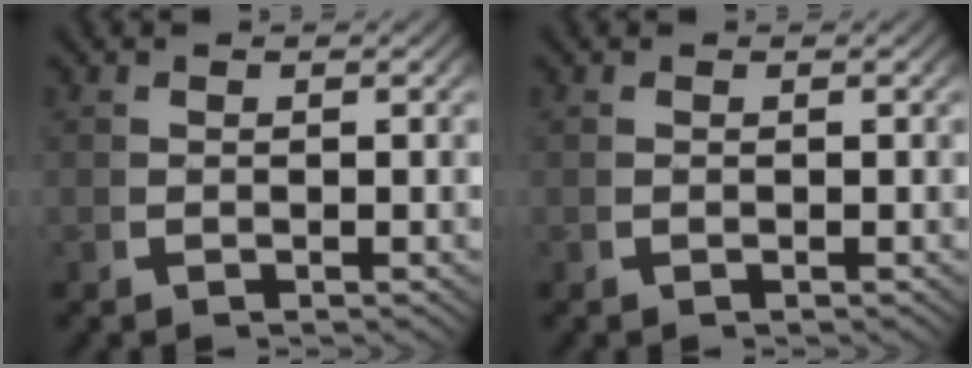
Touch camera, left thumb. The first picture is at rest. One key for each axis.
{"total": 0.0}